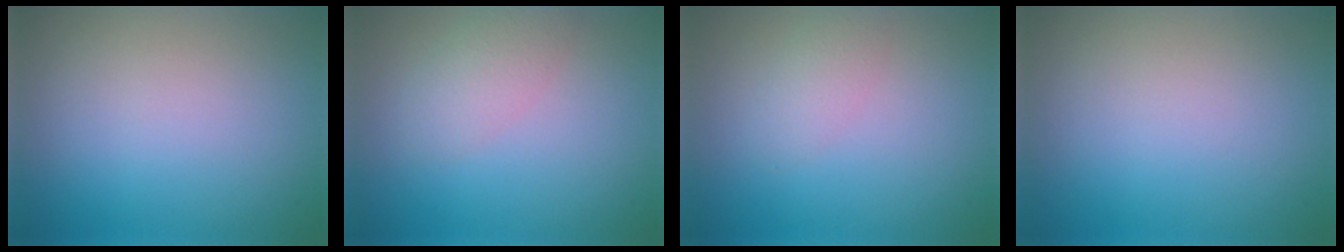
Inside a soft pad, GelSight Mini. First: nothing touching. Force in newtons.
{"total": 2.4, "press": 2.4, "slide": 0.2}
{"total": 1.5, "press": 1.5, "slide": 0.1}
{"total": 0.0}